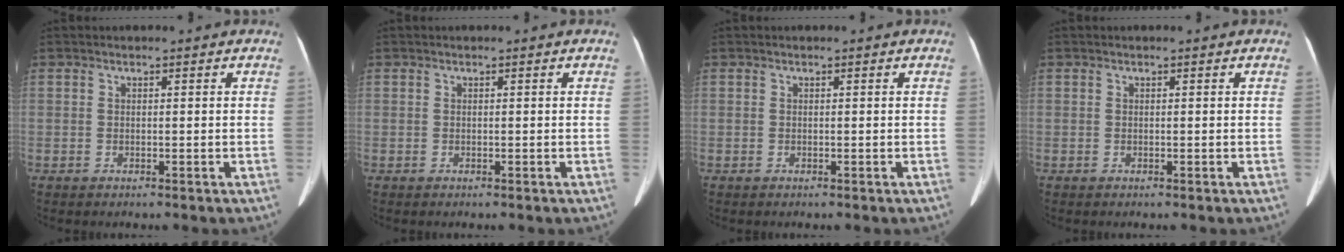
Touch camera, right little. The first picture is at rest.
{"total": 0.0}
{"total": 0.0}
{"total": 0.0}